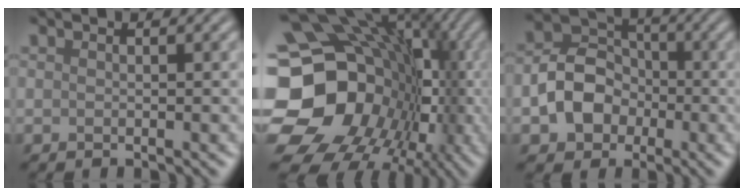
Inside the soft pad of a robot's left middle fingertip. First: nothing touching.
{"total": 19.1, "force": [-2.2, 15.9, 10.4], "torque": [-0.180, -0.006, -0.031]}
{"total": 5.3, "force": [-1.5, 4.3, 2.8], "torque": [-0.044, 0.006, -0.034]}